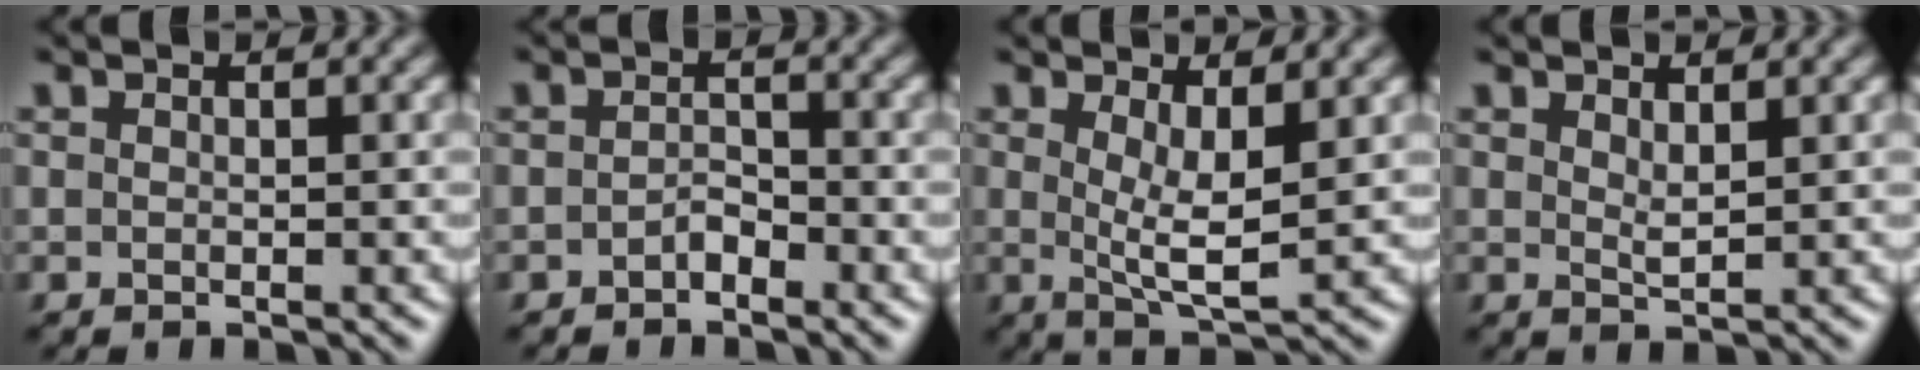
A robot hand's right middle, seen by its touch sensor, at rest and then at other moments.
{"total": 1.3, "force": [-0.8, 0.7, 0.8], "torque": [-0.015, 0.004, -0.016]}
{"total": 4.1, "force": [1.0, 1.1, 3.8], "torque": [-0.069, -0.012, 0.022]}
{"total": 1.3, "force": [1.0, 0.3, 0.9], "torque": [-0.019, -0.003, 0.019]}